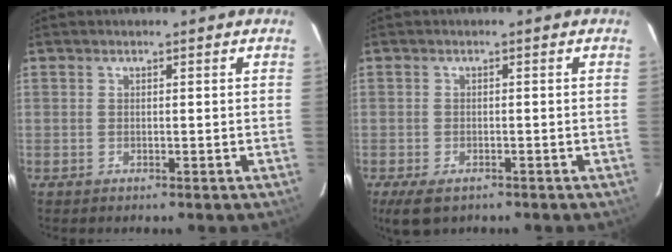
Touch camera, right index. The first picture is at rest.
{"total": 4.5, "force": [-3.0, 2.2, 2.4], "torque": [-0.049, -0.009, -0.043]}